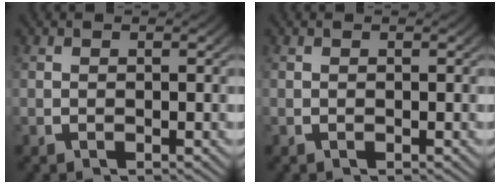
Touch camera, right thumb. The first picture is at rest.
{"total": 0.0}